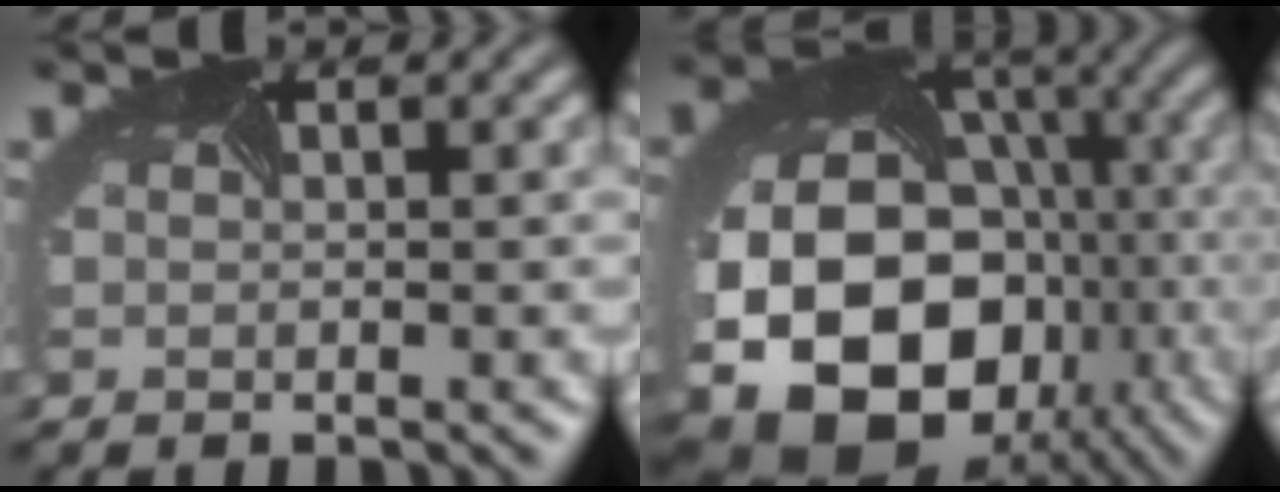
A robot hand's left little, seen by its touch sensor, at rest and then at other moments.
{"total": 20.6, "force": [-5.5, 16.0, 11.6], "torque": [-0.227, -0.055, -0.087]}